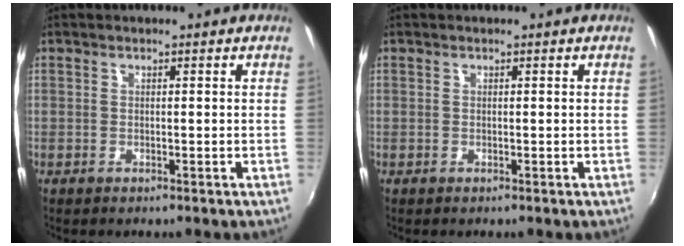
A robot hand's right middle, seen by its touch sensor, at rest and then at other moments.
{"total": 0.0}